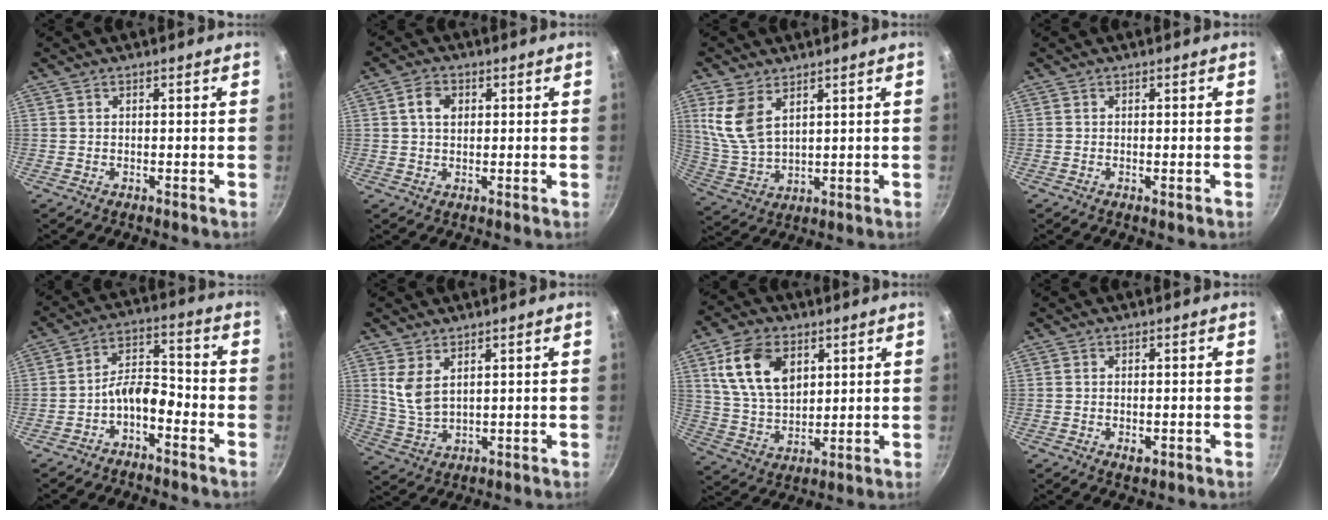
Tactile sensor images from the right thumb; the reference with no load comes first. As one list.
[{"total": 4.3, "force": [1.1, 3.1, 2.8], "torque": [-0.038, 0.004, 0.015]}, {"total": 9.8, "force": [4.4, 5.6, 6.8], "torque": [-0.132, -0.023, 0.100]}, {"total": 0.5, "force": [-0.1, 0.0, 0.5], "torque": [-0.010, -0.002, -0.003]}, {"total": 6.9, "force": [-3.8, 3.3, 4.6], "torque": [-0.072, 0.058, -0.068]}, {"total": 6.0, "force": [2.8, 3.2, 4.3], "torque": [-0.080, -0.030, 0.063]}, {"total": 13.9, "force": [5.1, 9.1, 9.2], "torque": [-0.149, -0.017, 0.102]}, {"total": 2.0, "force": [-0.7, 1.0, 1.6], "torque": [-0.026, -0.004, -0.009]}]